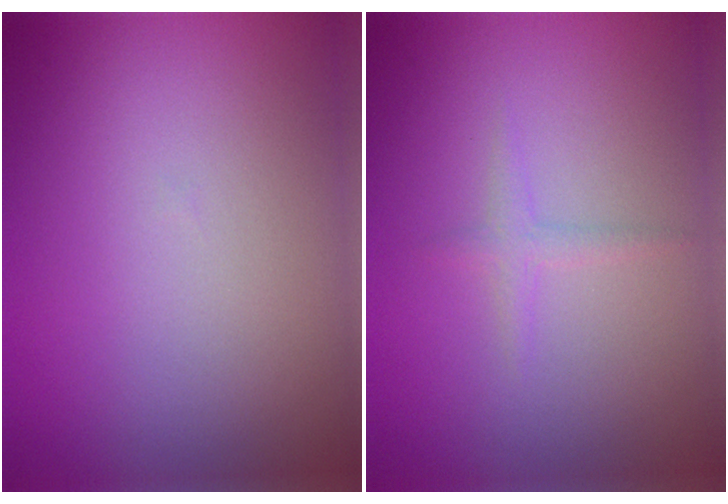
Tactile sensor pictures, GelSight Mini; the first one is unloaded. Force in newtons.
{"total": 1.1, "press": 1.1, "slide": 0.0}